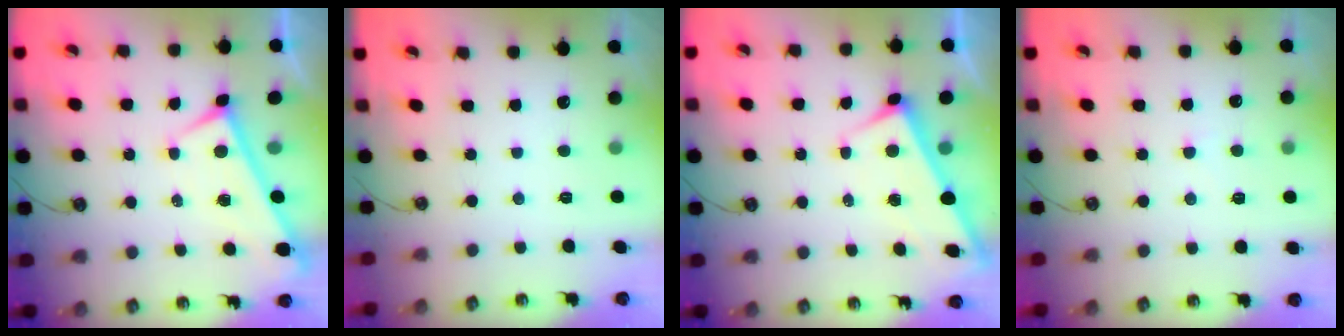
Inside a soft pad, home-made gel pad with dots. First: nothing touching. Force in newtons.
{"total": 0.0}
{"total": 4.4, "press": 4.4, "slide": 0.4}
{"total": 5.6, "press": 5.6, "slide": 0.5}